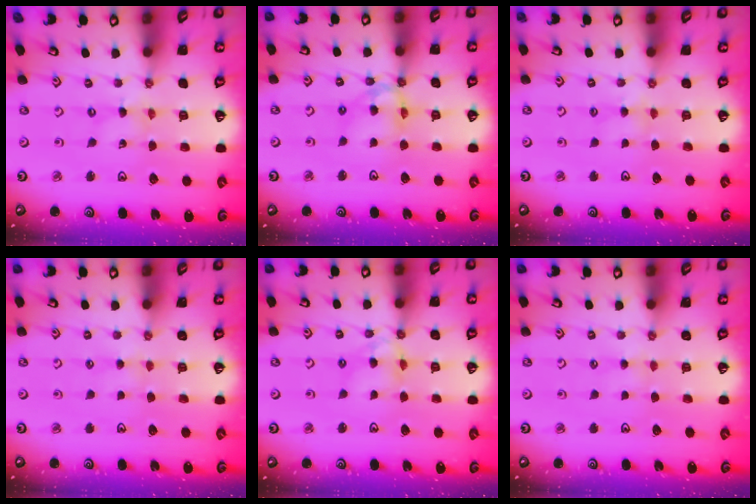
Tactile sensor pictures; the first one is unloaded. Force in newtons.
{"total": 10.2, "press": 10.1, "slide": 1.6}
{"total": 2.9, "press": 2.8, "slide": 0.5}
{"total": 2.0, "press": 2.0, "slide": 0.4}
{"total": 7.9, "press": 7.9, "slide": 0.6}
{"total": 2.0, "press": 2.0, "slide": 0.4}